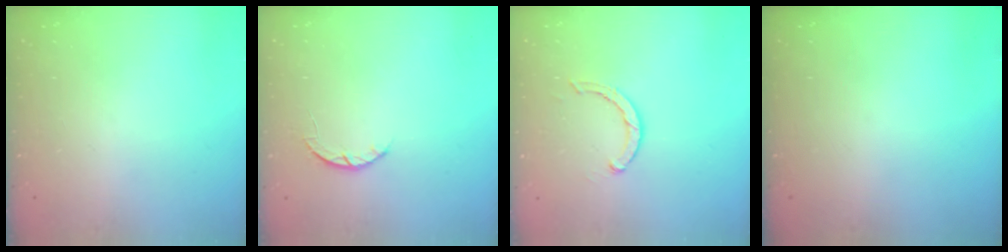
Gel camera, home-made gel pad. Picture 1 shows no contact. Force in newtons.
{"total": 2.6, "press": 2.5, "slide": 0.4}
{"total": 2.6, "press": 2.5, "slide": 0.4}
{"total": 0.0}